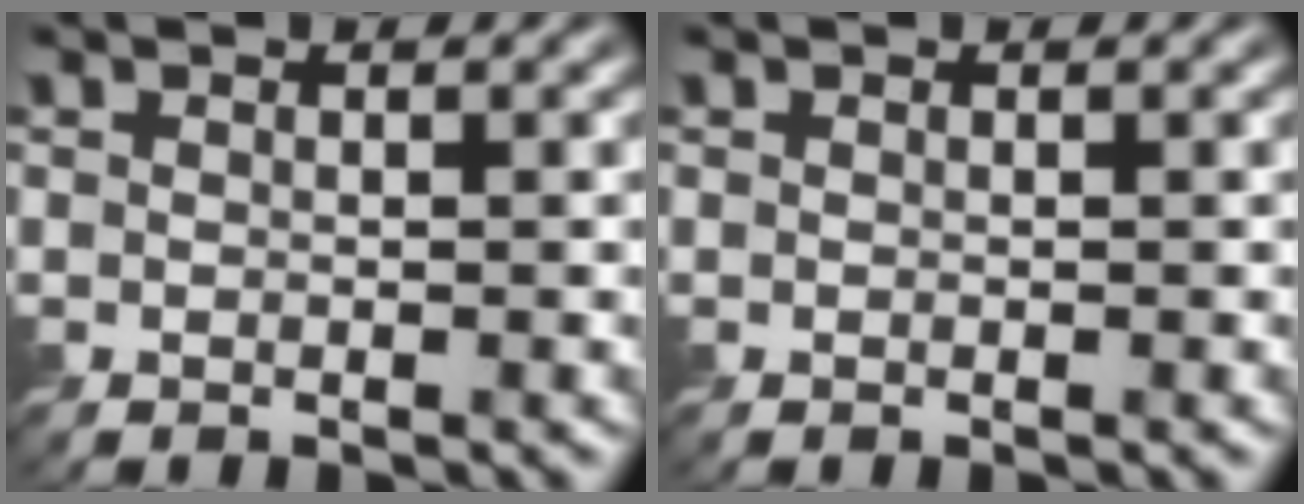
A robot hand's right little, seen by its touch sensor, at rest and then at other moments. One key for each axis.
{"total": 0.0}